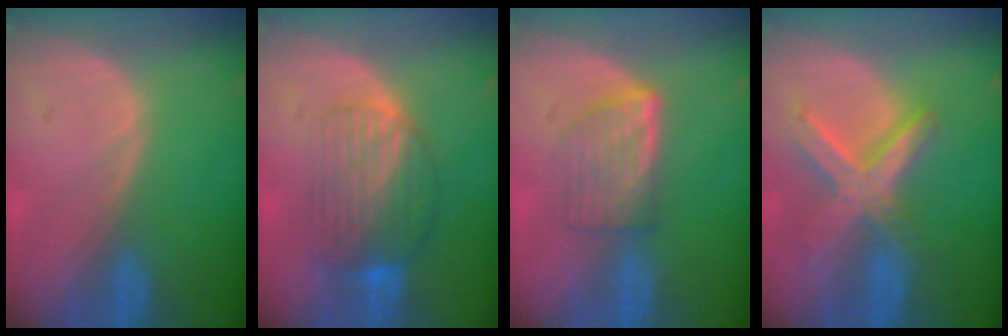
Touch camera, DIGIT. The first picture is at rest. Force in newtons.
{"total": 7.9, "press": 7.1, "slide": 3.5}
{"total": 5.9, "press": 5.3, "slide": 2.6}
{"total": 8.3, "press": 7.2, "slide": 4.2}